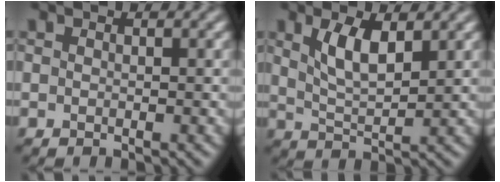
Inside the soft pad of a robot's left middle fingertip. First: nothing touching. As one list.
[{"total": 4.0, "force": [1.9, 1.5, 3.2], "torque": [-0.069, -0.002, 0.037]}]